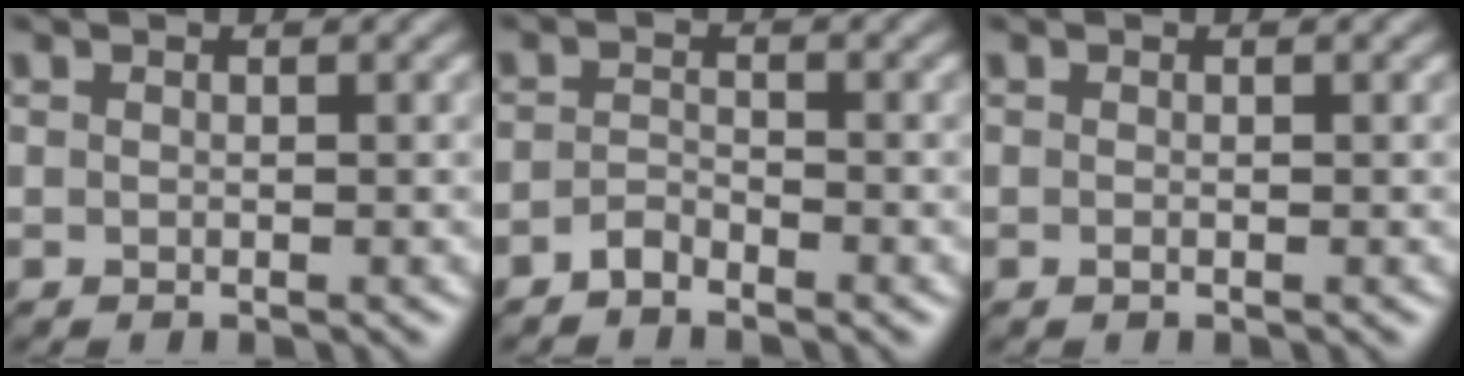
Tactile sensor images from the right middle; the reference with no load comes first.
{"total": 1.3, "force": [-1.1, 0.4, 0.5], "torque": [-0.012, 0.004, -0.025]}
{"total": 0.0}